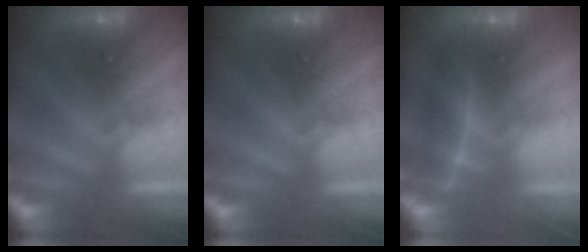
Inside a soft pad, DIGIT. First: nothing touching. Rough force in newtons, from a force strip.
{"total": 0.0}
{"total": 1.9}